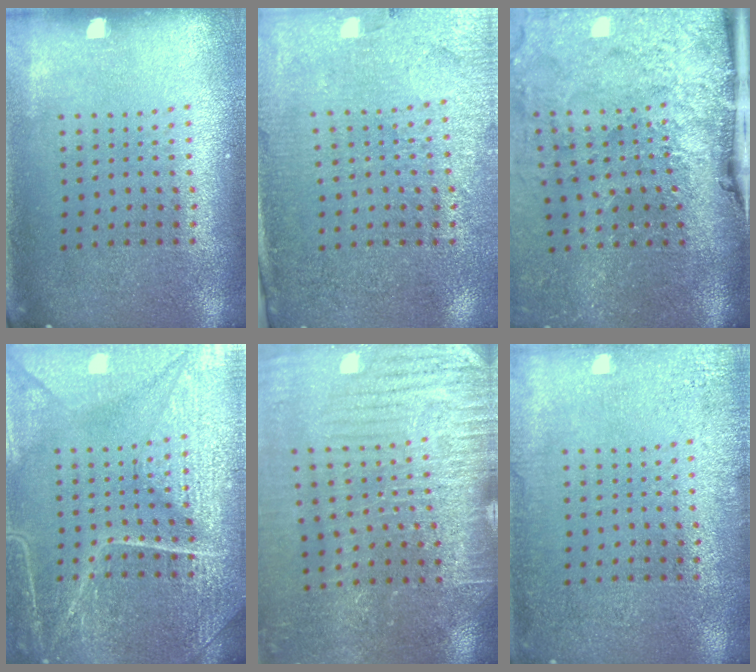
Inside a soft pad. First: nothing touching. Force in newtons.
{"total": 3.1, "press": 2.9, "slide": 1.1}
{"total": 4.9, "press": 3.8, "slide": 3.1}
{"total": 7.0, "press": 7.0, "slide": 0.8}
{"total": 3.6, "press": 3.6, "slide": 0.4}
{"total": 2.3, "press": 2.2, "slide": 0.3}